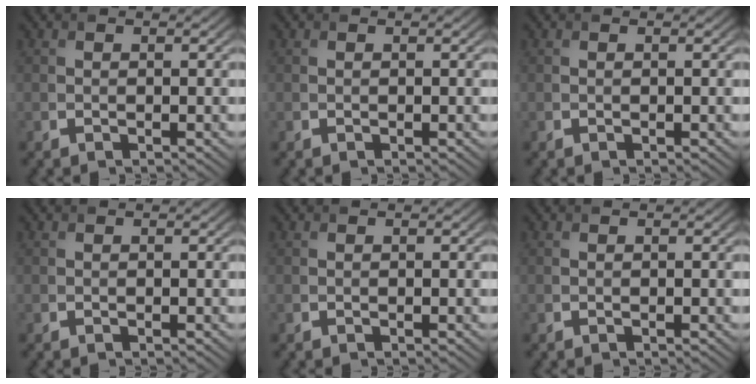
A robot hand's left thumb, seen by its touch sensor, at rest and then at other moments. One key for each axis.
{"total": 0.0}
{"total": 0.0}
{"total": 0.0}
{"total": 0.0}
{"total": 0.0}